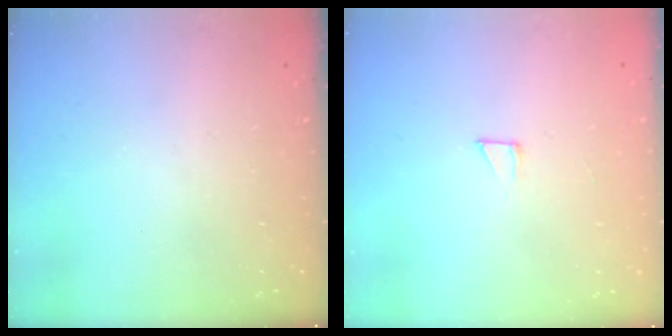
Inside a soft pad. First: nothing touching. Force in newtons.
{"total": 2.6, "press": 2.6, "slide": 0.1}